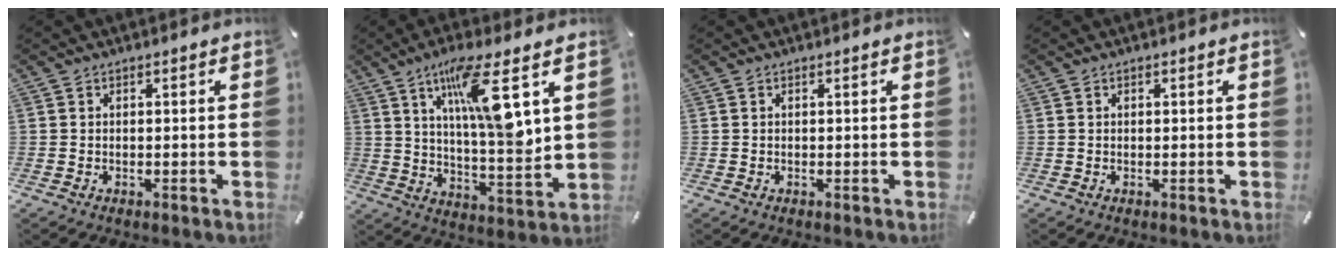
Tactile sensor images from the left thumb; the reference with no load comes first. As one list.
[{"total": 15.4, "force": [7.5, 3.3, 13.1], "torque": [-0.228, -0.030, 0.115]}, {"total": 0.0}, {"total": 0.0}]